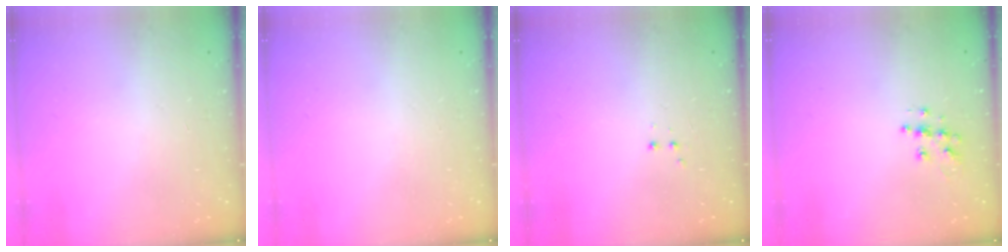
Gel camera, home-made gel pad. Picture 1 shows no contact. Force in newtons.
{"total": 0.0}
{"total": 2.8, "press": 2.8, "slide": 0.6}
{"total": 8.0, "press": 8.0, "slide": 0.4}